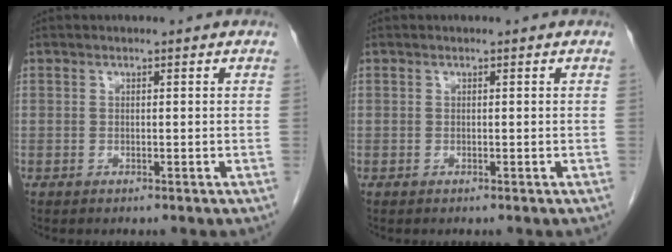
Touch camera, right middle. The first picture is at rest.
{"total": 0.0}